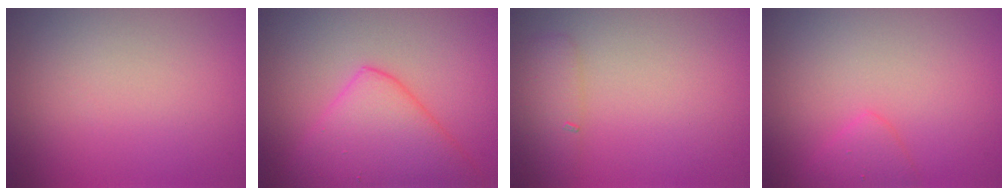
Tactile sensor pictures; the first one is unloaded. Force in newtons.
{"total": 6.6, "press": 6.6, "slide": 0.3}
{"total": 1.9, "press": 1.9, "slide": 0.1}
{"total": 1.7, "press": 1.7, "slide": 0.1}